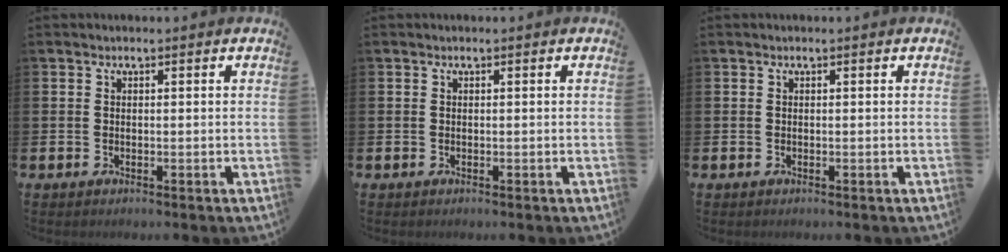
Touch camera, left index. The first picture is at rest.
{"total": 0.0}
{"total": 0.0}